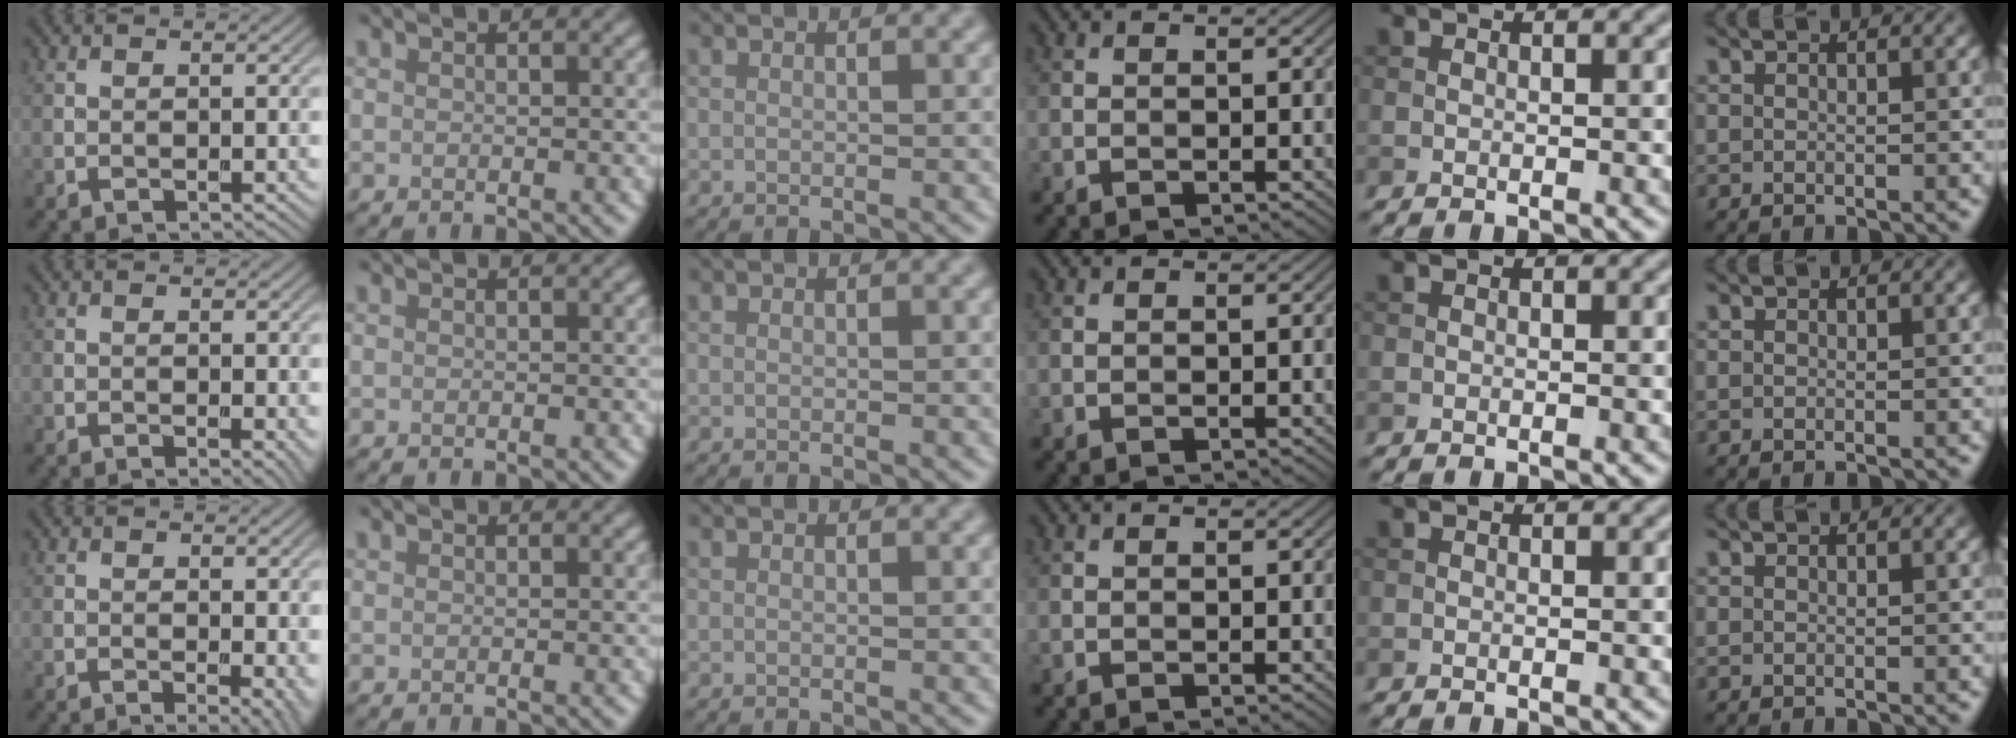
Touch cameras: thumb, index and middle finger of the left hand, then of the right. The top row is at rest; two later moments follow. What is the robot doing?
{"motion": "screw", "object": "dispenser bottle"}